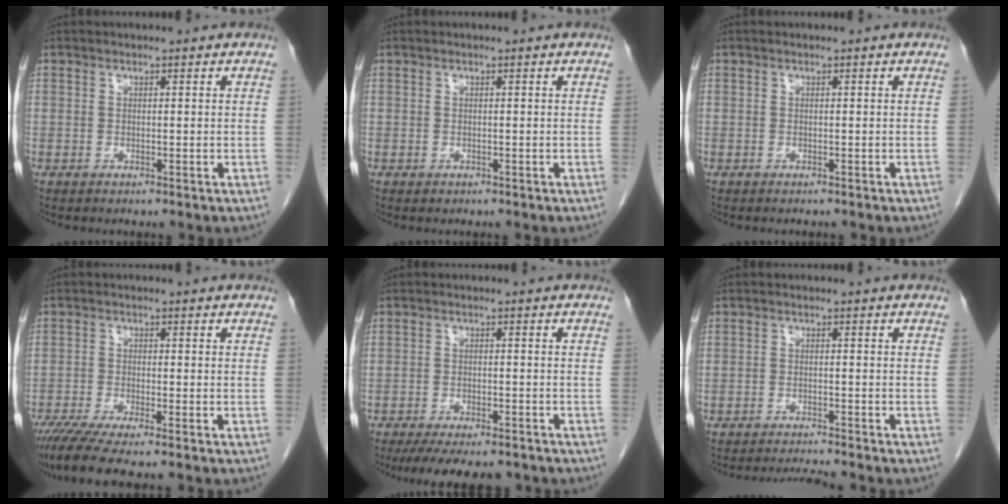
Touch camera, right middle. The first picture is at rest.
{"total": 0.0}
{"total": 0.6, "force": [-0.6, 0.1, 0.1], "torque": [-0.004, -0.002, -0.011]}
{"total": 7.2, "force": [-5.8, -0.1, 4.2], "torque": [-0.067, -0.021, -0.099]}
{"total": 12.1, "force": [-10.3, 3.1, 5.5], "torque": [-0.091, -0.008, -0.138]}
{"total": 4.4, "force": [-4.2, -0.9, 0.9], "torque": [-0.014, -0.014, -0.066]}